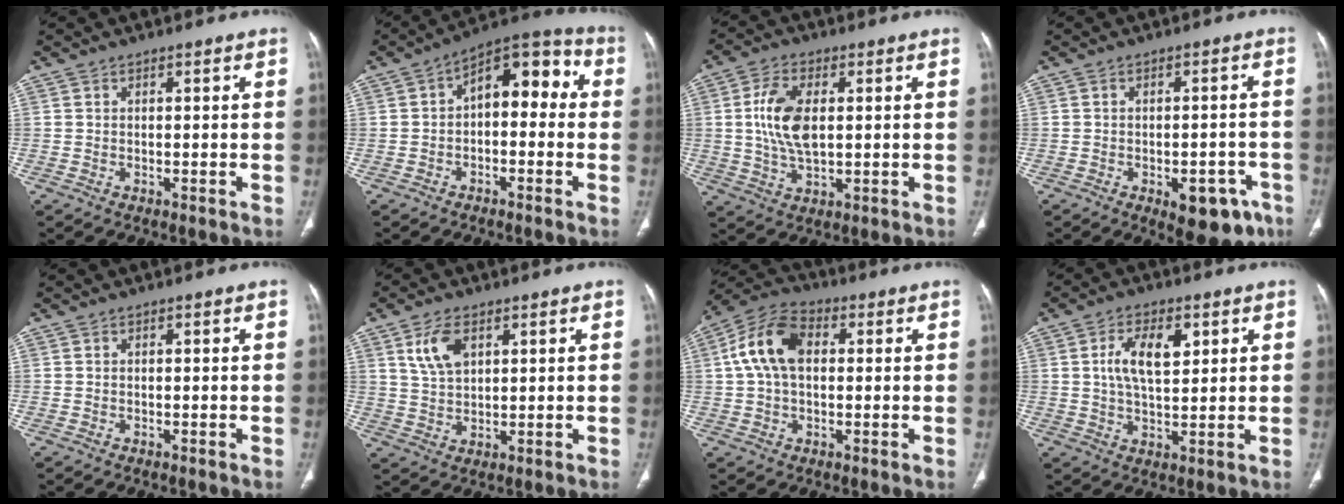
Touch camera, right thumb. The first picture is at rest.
{"total": 11.2, "force": [0.2, 6.5, 9.2], "torque": [-0.088, 0.048, -0.012]}
{"total": 10.0, "force": [1.2, 5.3, 8.3], "torque": [-0.168, -0.002, 0.028]}
{"total": 9.5, "force": [-4.9, 4.7, 6.6], "torque": [-0.052, 0.022, -0.052]}
{"total": 0.0}
{"total": 6.6, "force": [3.0, 3.7, 4.6], "torque": [-0.080, -0.008, 0.066]}
{"total": 11.2, "force": [1.7, 7.1, 8.5], "torque": [-0.165, 0.030, 0.027]}
{"total": 8.3, "force": [2.5, 4.2, 6.8], "torque": [-0.113, -0.004, 0.047]}